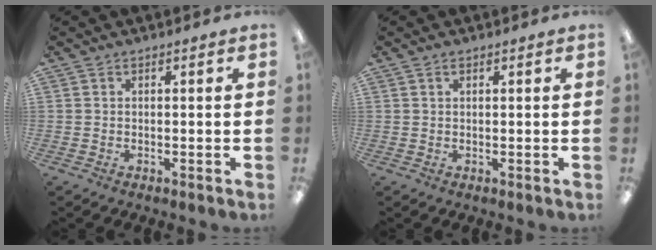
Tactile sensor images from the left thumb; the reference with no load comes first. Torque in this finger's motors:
{"motor_torque": [-0.15, -0.04, -0.05, -0.08, 0.04]}